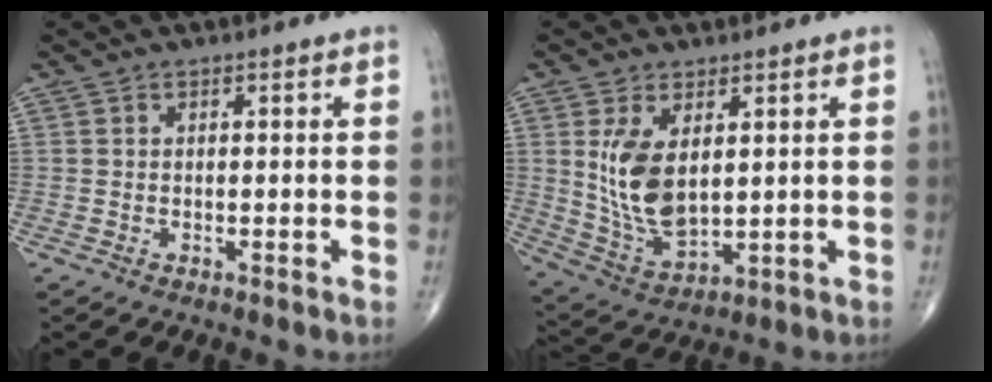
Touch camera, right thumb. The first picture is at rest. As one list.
[{"total": 11.1, "force": [2.5, 5.8, 9.1], "torque": [-0.163, -0.021, 0.065]}]